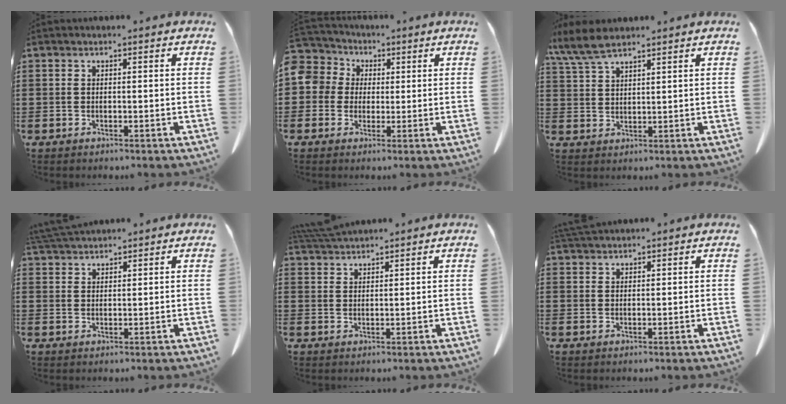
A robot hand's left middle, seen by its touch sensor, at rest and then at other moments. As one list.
[{"total": 5.5, "force": [0.9, 5.3, 1.1], "torque": [-0.064, 0.006, 0.010]}, {"total": 5.9, "force": [4.6, 1.5, 3.3], "torque": [-0.085, -0.008, 0.084]}, {"total": 3.3, "force": [3.2, 0.4, 0.7], "torque": [-0.023, -0.005, 0.062]}, {"total": 3.9, "force": [3.7, 0.3, 1.1], "torque": [-0.034, -0.004, 0.071]}, {"total": 2.0, "force": [2.0, 0.2, 0.3], "torque": [-0.011, 0.000, 0.039]}]